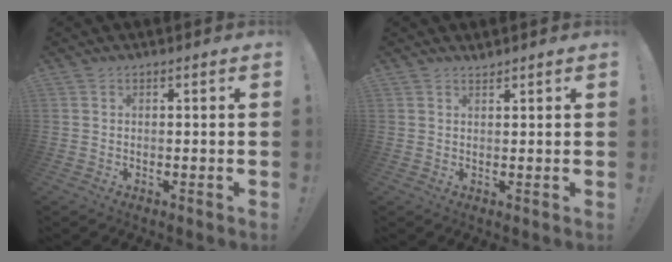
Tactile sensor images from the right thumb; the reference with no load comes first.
{"total": 1.1, "force": [1.1, 0.1, 0.1], "torque": [-0.001, -0.005, 0.022]}